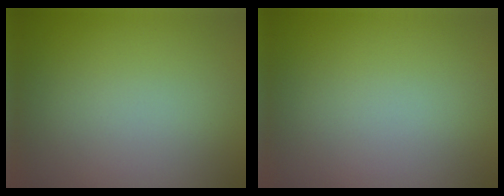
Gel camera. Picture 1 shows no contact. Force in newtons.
{"total": 0.0}